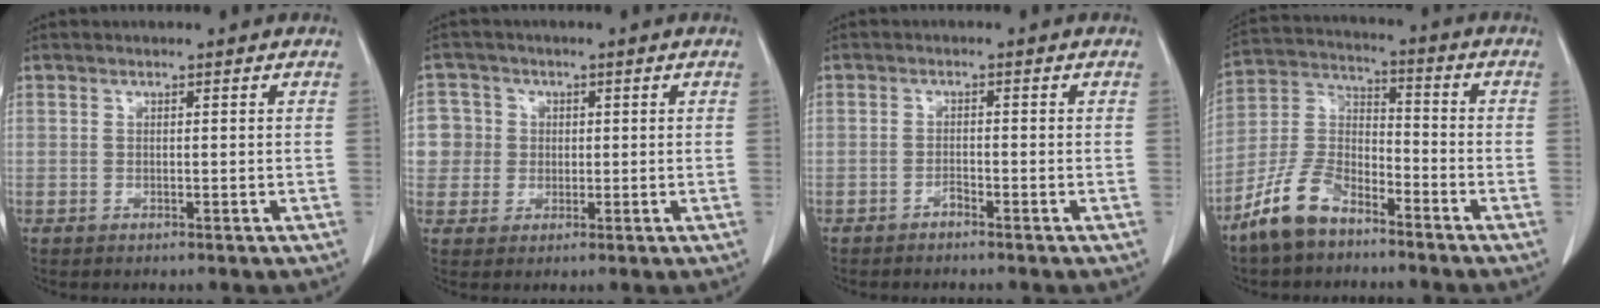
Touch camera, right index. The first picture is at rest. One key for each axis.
{"total": 6.0, "fx": 0.7, "fy": 5.9, "fz": 0.2, "tx": -0.002, "ty": 0.020, "tz": 0.017}
{"total": 1.1, "fx": -1.0, "fy": 0.0, "fz": 0.4, "tx": -0.007, "ty": 0.002, "tz": -0.017}
{"total": 10.5, "fx": -7.7, "fy": 4.6, "fz": 5.5, "tx": -0.129, "ty": 0.006, "tz": -0.158}